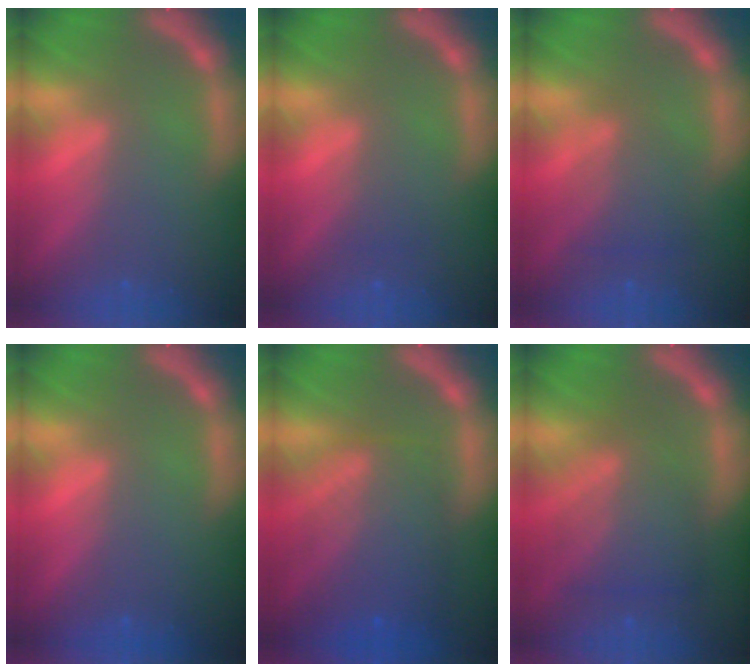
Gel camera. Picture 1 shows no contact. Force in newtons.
{"total": 1.0}
{"total": 3.4}
{"total": 0.0}
{"total": 7.5}
{"total": 6.5}